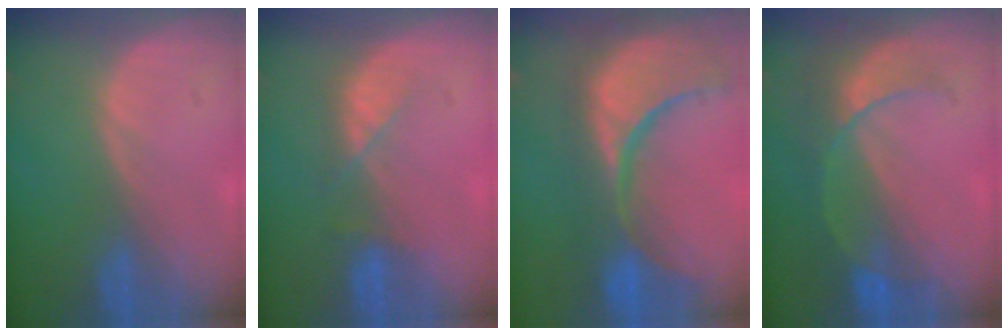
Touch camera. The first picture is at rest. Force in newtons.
{"total": 3.3, "press": 3.2, "slide": 0.7}
{"total": 15.1, "press": 12.0, "slide": 9.1}
{"total": 7.9, "press": 6.9, "slide": 3.8}